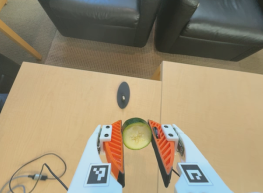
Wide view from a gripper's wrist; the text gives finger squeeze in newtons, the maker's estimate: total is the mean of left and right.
{"total": 10.0, "left": 9.8, "right": 10.3}